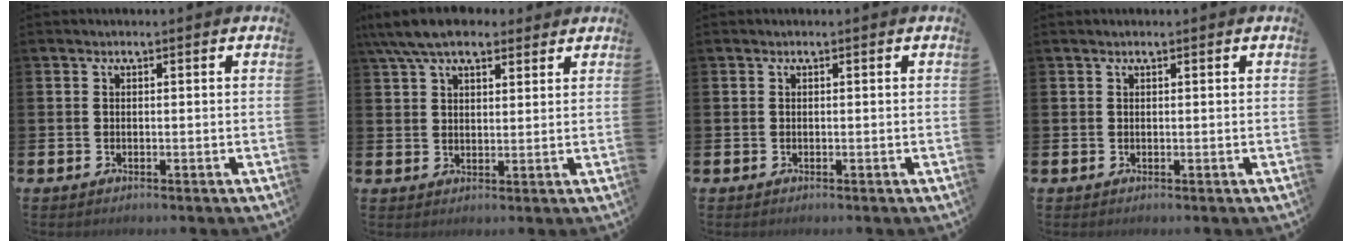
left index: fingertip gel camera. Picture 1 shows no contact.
{"total": 7.3, "force": [6.1, 2.5, 3.0], "torque": [-0.078, -0.008, 0.114]}
{"total": 0.0}
{"total": 0.6, "force": [0.4, 0.1, 0.3], "torque": [-0.006, 0.003, 0.008]}